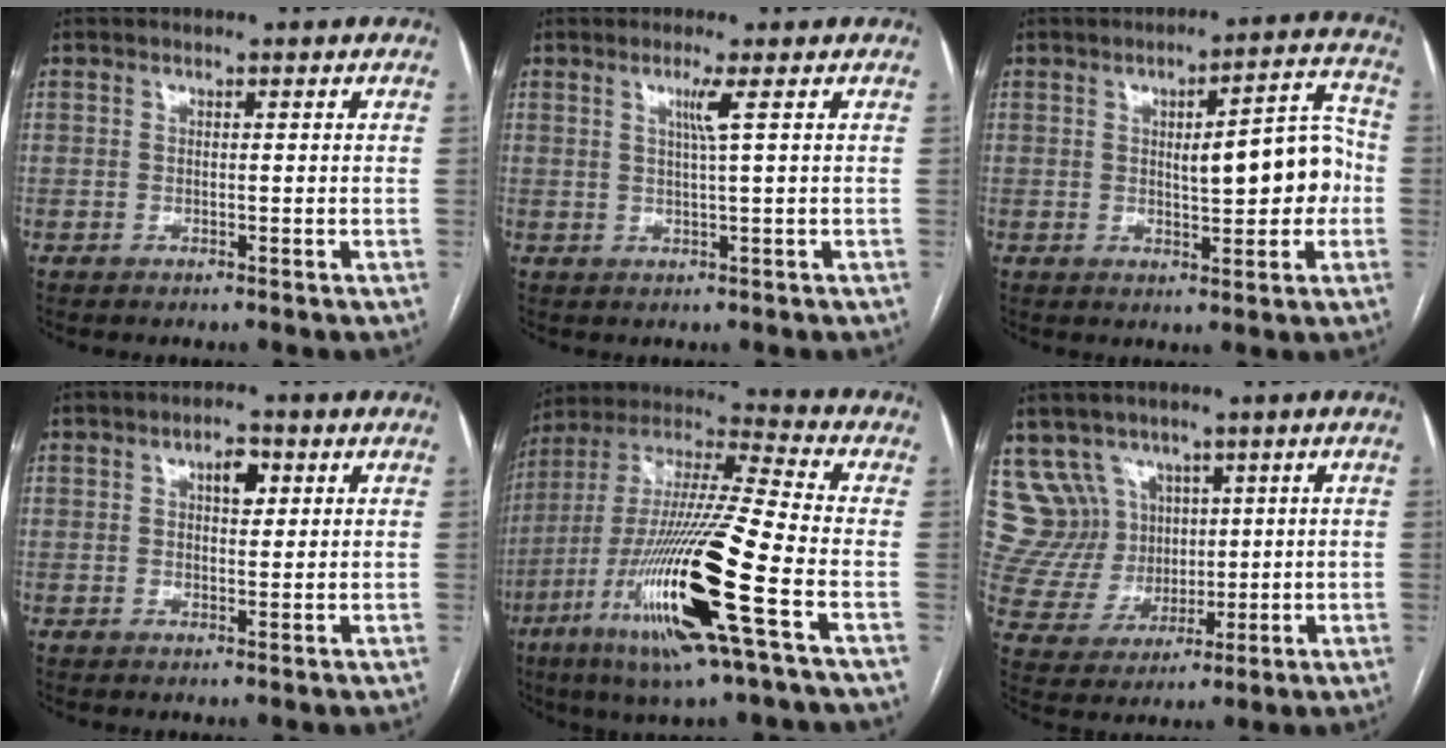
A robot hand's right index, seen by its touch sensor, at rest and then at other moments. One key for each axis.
{"total": 2.4, "fx": 0.9, "fy": -0.8, "fz": 2.1, "tx": -0.044, "ty": -0.004, "tz": 0.019}
{"total": 10.2, "fx": -0.3, "fy": 2.9, "fz": 9.8, "tx": -0.127, "ty": 0.029, "tz": 0.001}
{"total": 3.3, "fx": 1.2, "fy": 1.6, "fz": 2.6, "tx": -0.041, "ty": 0.006, "tz": 0.018}
{"total": 22.4, "fx": -8.2, "fy": 0.9, "fz": 20.8, "tx": -0.422, "ty": -0.031, "tz": -0.156}
{"total": 9.4, "fx": 5.1, "fy": 7.9, "fz": 0.7, "tx": -0.032, "ty": 0.049, "tz": 0.116}